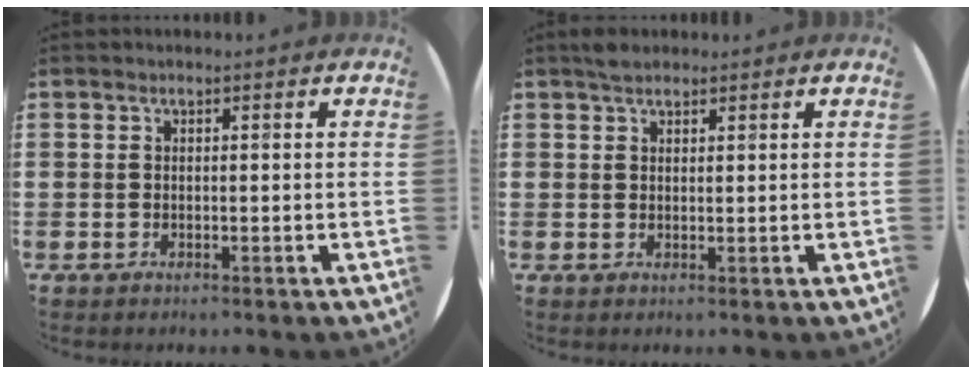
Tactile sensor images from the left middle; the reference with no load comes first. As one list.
[{"total": 1.7, "force": [1.5, 0.6, 0.4], "torque": [-0.003, 0.001, 0.027]}]